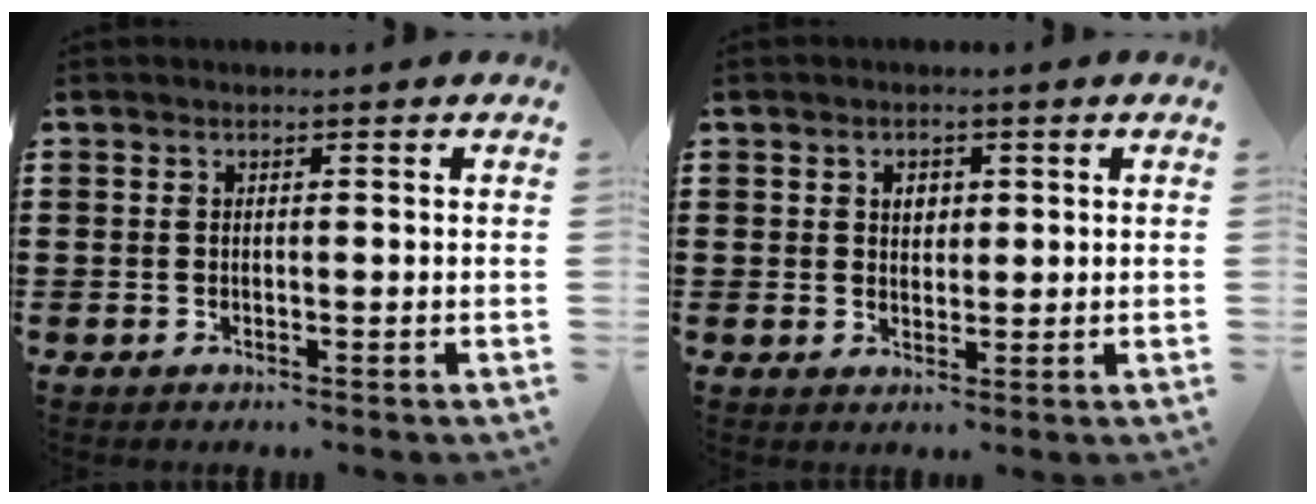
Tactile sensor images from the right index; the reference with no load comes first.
{"total": 2.0, "force": [0.8, 1.5, 1.0], "torque": [-0.026, 0.010, 0.013]}